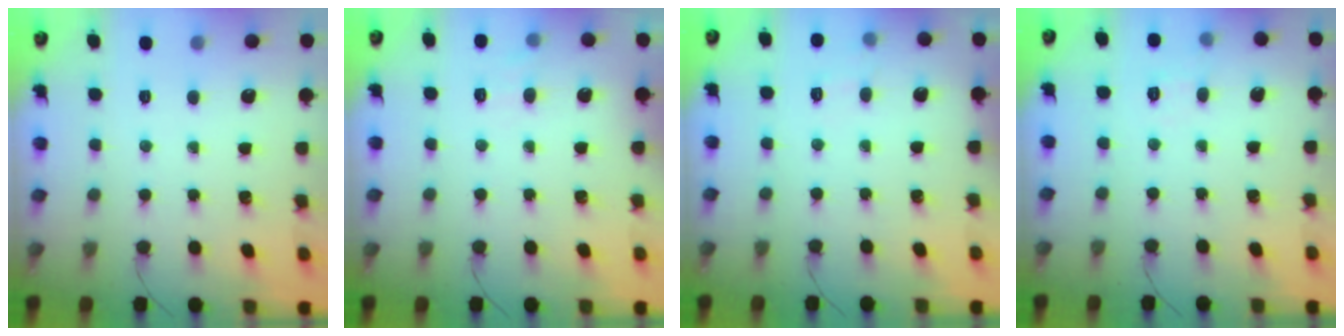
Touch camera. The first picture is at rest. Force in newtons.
{"total": 6.1, "press": 6.0, "slide": 1.3}
{"total": 6.6, "press": 6.4, "slide": 1.6}
{"total": 6.1, "press": 6.0, "slide": 1.3}